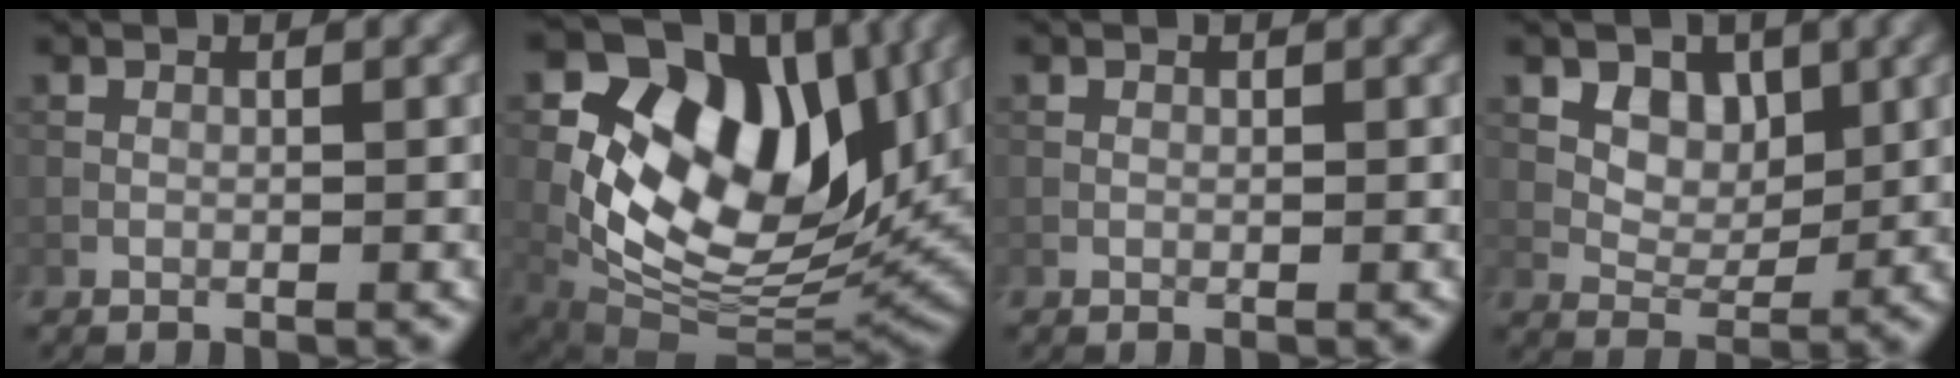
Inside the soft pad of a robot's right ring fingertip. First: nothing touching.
{"total": 16.0, "force": [4.7, 10.1, 11.6], "torque": [-0.219, 0.015, 0.084]}
{"total": 0.0}
{"total": 3.8, "force": [1.6, 2.9, 1.8], "torque": [-0.031, -0.023, 0.048]}